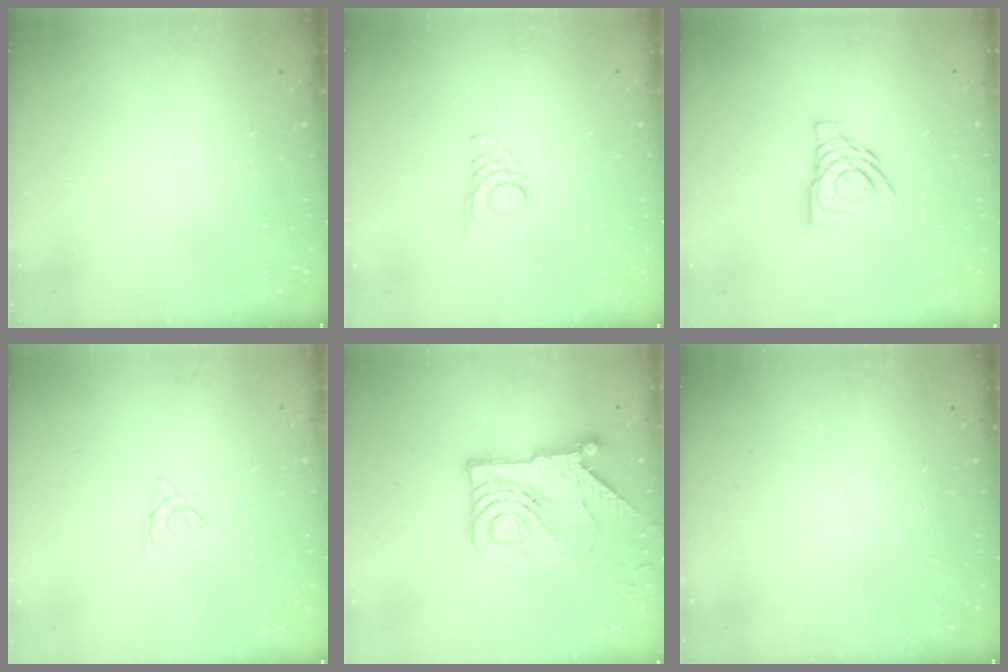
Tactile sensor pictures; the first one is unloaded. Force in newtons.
{"total": 1.8, "press": 1.7, "slide": 0.1}
{"total": 12.9, "press": 12.8, "slide": 1.6}
{"total": 3.0, "press": 2.9, "slide": 0.7}
{"total": 14.5, "press": 14.4, "slide": 1.7}
{"total": 0.0}